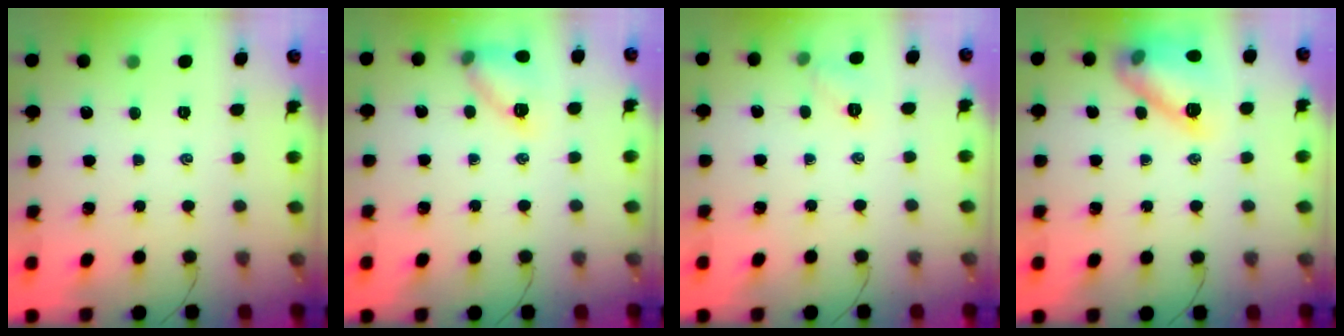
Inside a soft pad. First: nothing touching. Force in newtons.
{"total": 11.6, "press": 11.4, "slide": 2.2}
{"total": 5.5, "press": 5.2, "slide": 1.7}
{"total": 13.0, "press": 13.0, "slide": 0.7}